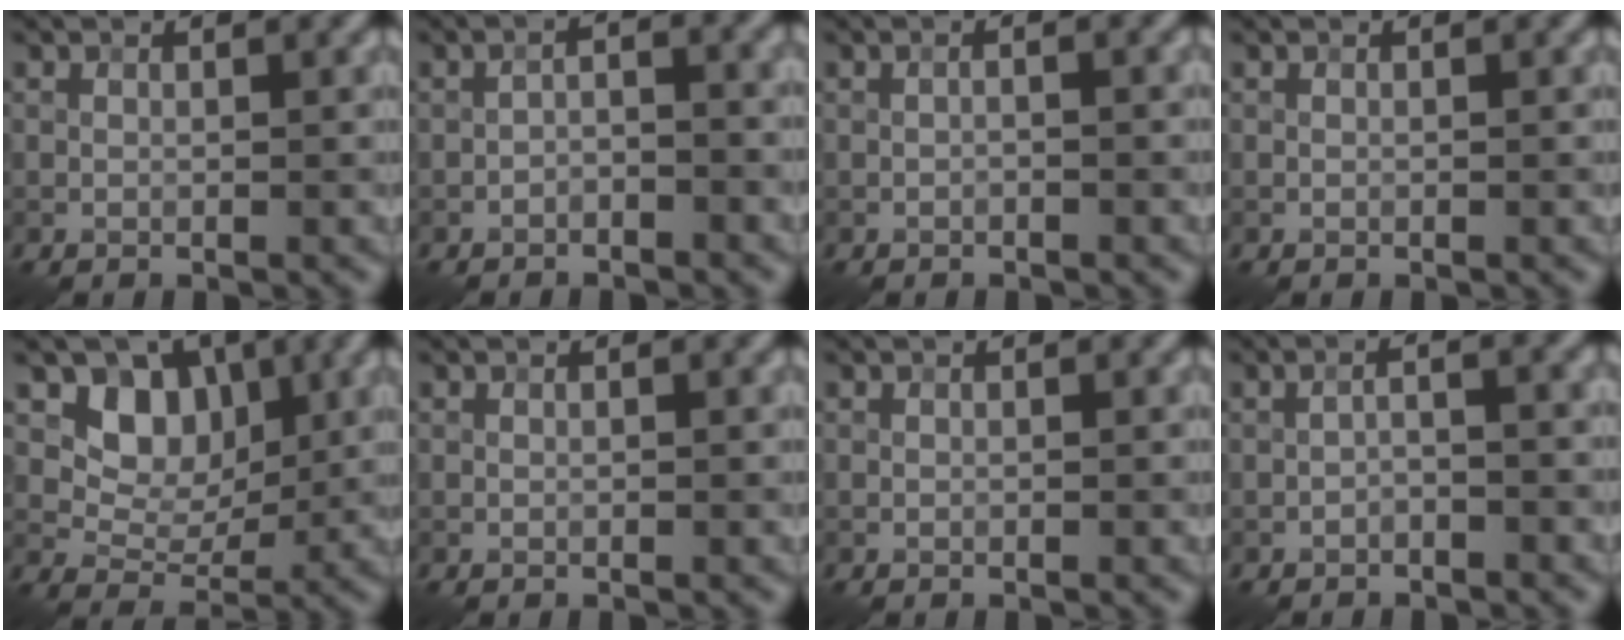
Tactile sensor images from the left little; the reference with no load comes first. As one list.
[{"total": 1.7, "force": [-1.2, 0.6, 1.0], "torque": [-0.018, 0.006, -0.025]}, {"total": 0.7, "force": [-0.3, 0.1, 0.6], "torque": [-0.013, 0.000, -0.009]}, {"total": 0.0}, {"total": 5.3, "force": [1.9, 4.2, 2.7], "torque": [-0.035, -0.009, 0.022]}, {"total": 0.0}, {"total": 0.0}, {"total": 1.7, "force": [-1.0, 0.3, 1.3], "torque": [-0.026, 0.006, -0.022]}]